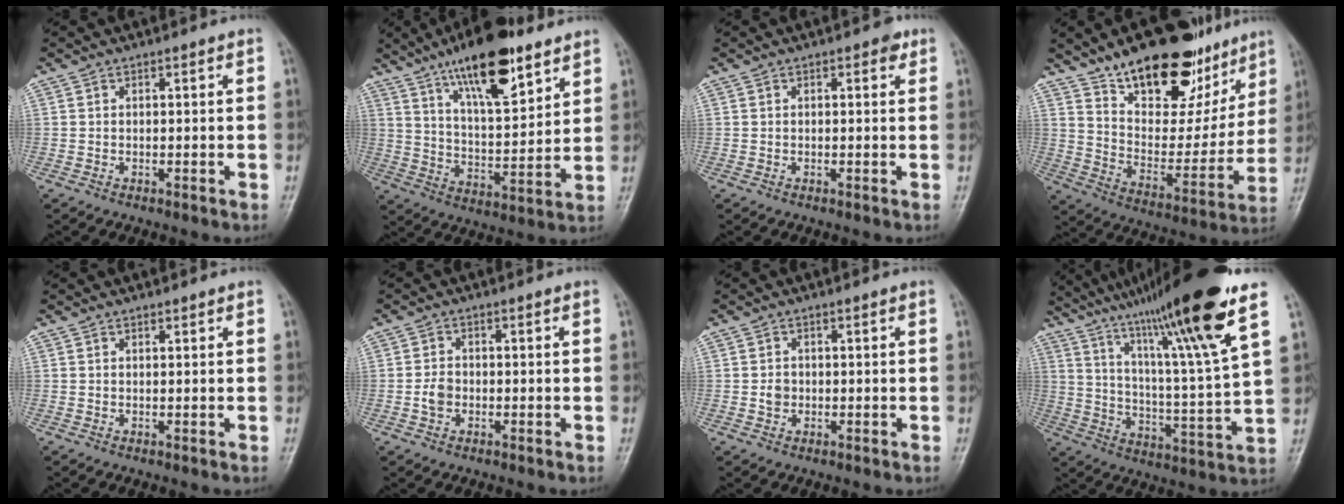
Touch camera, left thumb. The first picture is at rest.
{"total": 18.1, "force": [11.4, 6.0, 12.8], "torque": [-0.179, -0.054, 0.195]}
{"total": 1.6, "force": [0.8, 0.9, 1.1], "torque": [-0.004, 0.000, 0.007]}
{"total": 24.3, "force": [16.7, 11.4, 13.4], "torque": [-0.154, -0.084, 0.269]}
{"total": 0.6, "force": [0.5, 0.2, 0.2], "torque": [-0.005, -0.003, 0.008]}
{"total": 2.7, "force": [-0.6, 2.1, 1.7], "torque": [-0.028, 0.007, -0.015]}
{"total": 1.9, "force": [-0.1, 1.6, 0.9], "torque": [-0.006, 0.004, -0.002]}
{"total": 24.0, "force": [15.4, 0.9, 18.4], "torque": [-0.286, -0.051, 0.256]}